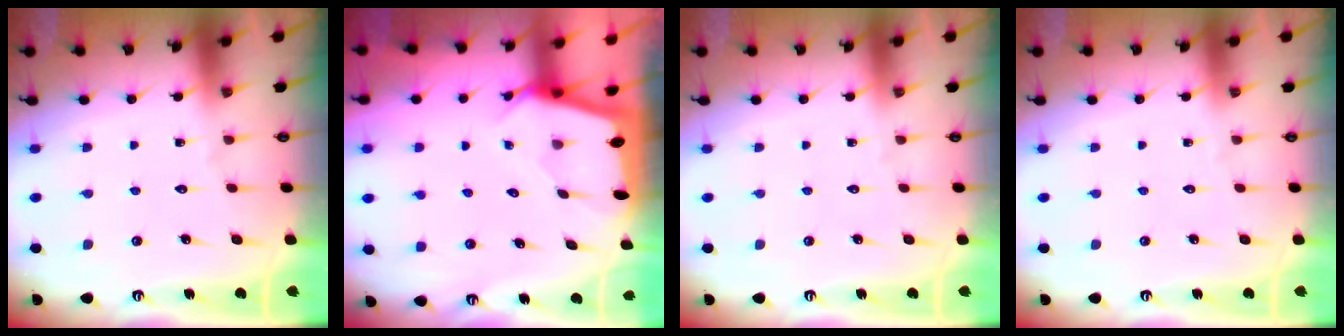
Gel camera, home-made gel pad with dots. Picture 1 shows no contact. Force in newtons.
{"total": 1.9, "press": 1.9, "slide": 0.1}
{"total": 0.0}
{"total": 0.0}